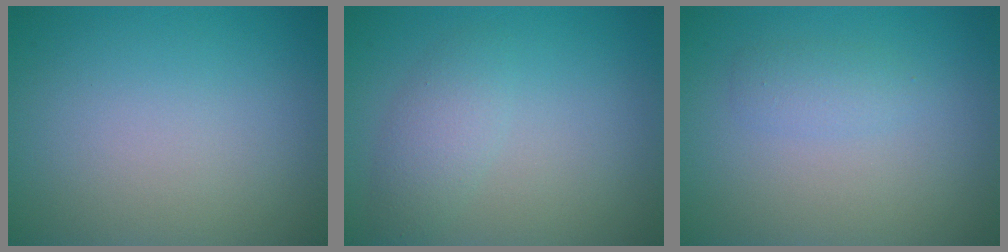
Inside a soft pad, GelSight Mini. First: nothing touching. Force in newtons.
{"total": 2.2, "press": 2.2, "slide": 0.1}
{"total": 1.5, "press": 1.4, "slide": 0.1}